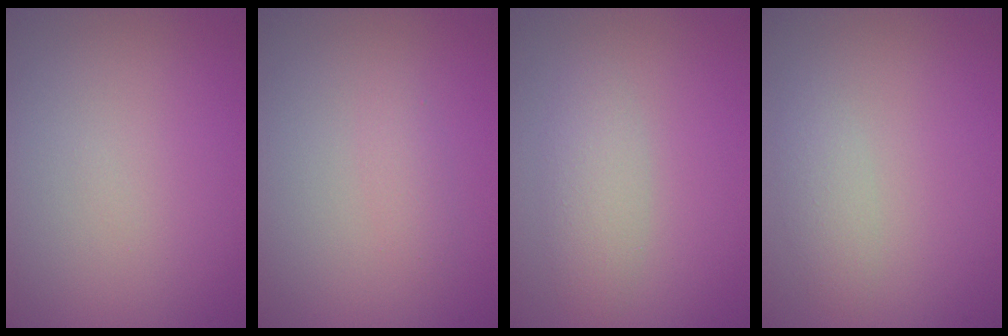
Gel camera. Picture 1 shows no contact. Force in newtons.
{"total": 1.1, "press": 1.1, "slide": 0.1}
{"total": 2.3, "press": 2.3, "slide": 0.2}
{"total": 1.4, "press": 1.4, "slide": 0.1}